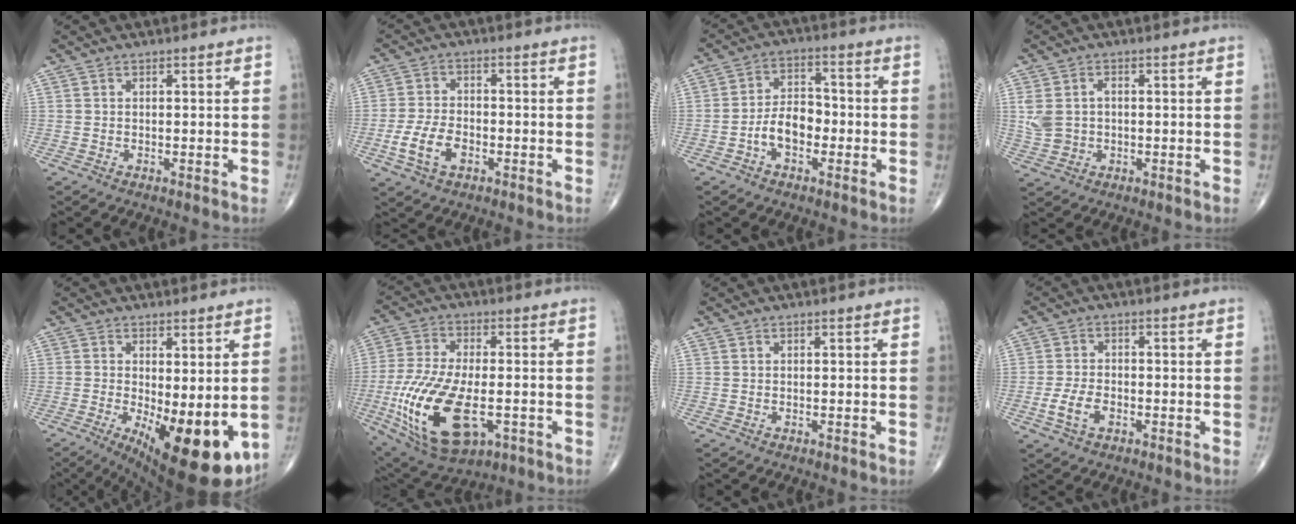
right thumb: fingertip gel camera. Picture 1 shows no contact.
{"total": 7.1, "force": [-2.7, 4.2, 5.1], "torque": [-0.105, 0.011, -0.051]}
{"total": 7.4, "force": [-2.4, 4.6, 5.2], "torque": [-0.075, 0.030, -0.053]}
{"total": 5.3, "force": [0.3, 4.0, 3.5], "torque": [-0.073, 0.011, 0.013]}
{"total": 15.7, "force": [-3.6, 6.0, 14.0], "torque": [-0.181, -0.029, -0.031]}
{"total": 20.4, "force": [-5.2, 10.1, 16.9], "torque": [-0.347, -0.004, -0.074]}
{"total": 0.0}
{"total": 4.9, "force": [-1.8, 2.8, 3.5], "torque": [-0.077, 0.007, -0.034]}